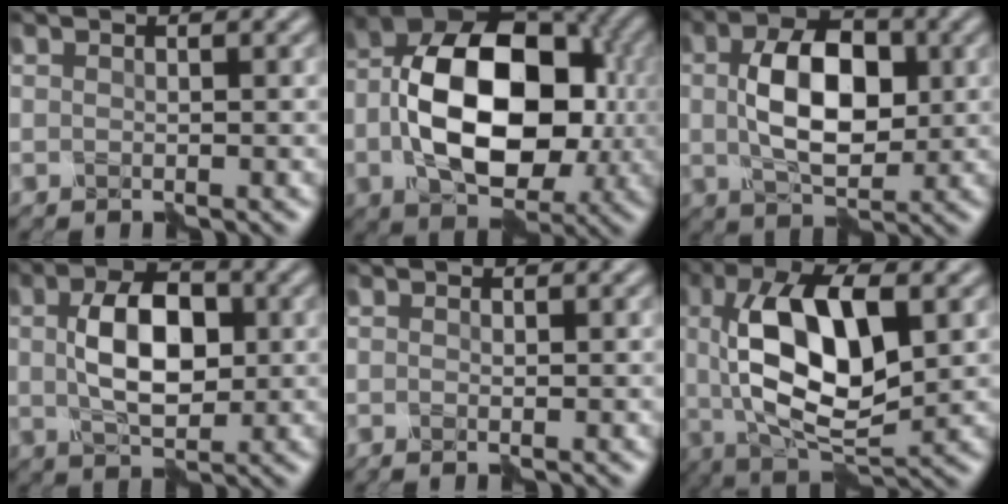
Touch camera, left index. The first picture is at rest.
{"total": 13.8, "force": [-0.7, 9.2, 10.3], "torque": [-0.175, -0.003, -0.012]}
{"total": 7.7, "force": [0.5, 4.6, 6.2], "torque": [-0.106, 0.007, 0.003]}
{"total": 6.7, "force": [0.4, 3.9, 5.4], "torque": [-0.094, 0.008, 0.004]}
{"total": 0.0}
{"total": 11.1, "force": [1.2, 5.1, 9.8], "torque": [-0.168, 0.009, 0.014]}